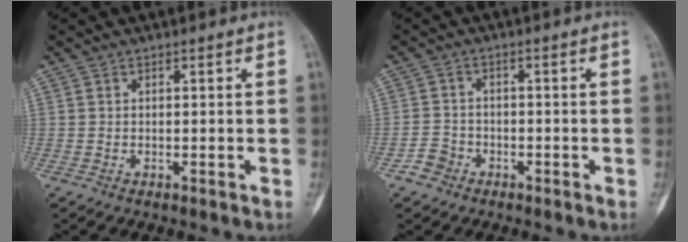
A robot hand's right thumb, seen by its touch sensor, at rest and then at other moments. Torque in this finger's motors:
{"motor_torque": [0.00, -0.33, 0.02, -0.15, 0.00]}